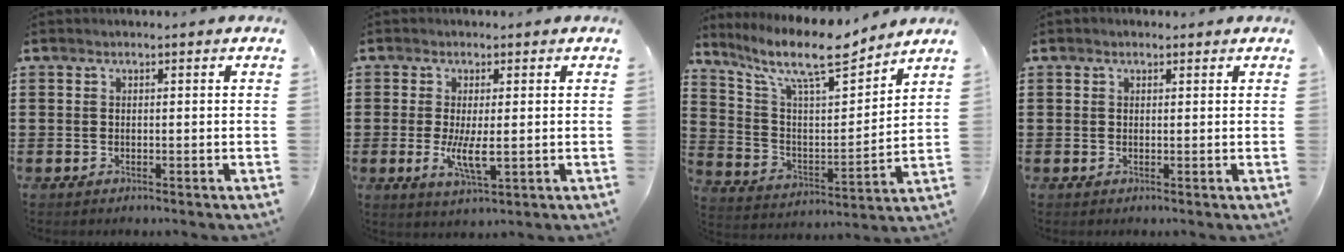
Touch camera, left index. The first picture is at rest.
{"total": 5.4, "force": [-0.5, 1.5, 5.2], "torque": [-0.105, -0.005, -0.011]}
{"total": 11.9, "force": [9.4, 2.6, 6.9], "torque": [-0.160, -0.050, 0.160]}
{"total": 0.7, "force": [0.5, 0.4, 0.2], "torque": [-0.006, 0.003, 0.009]}